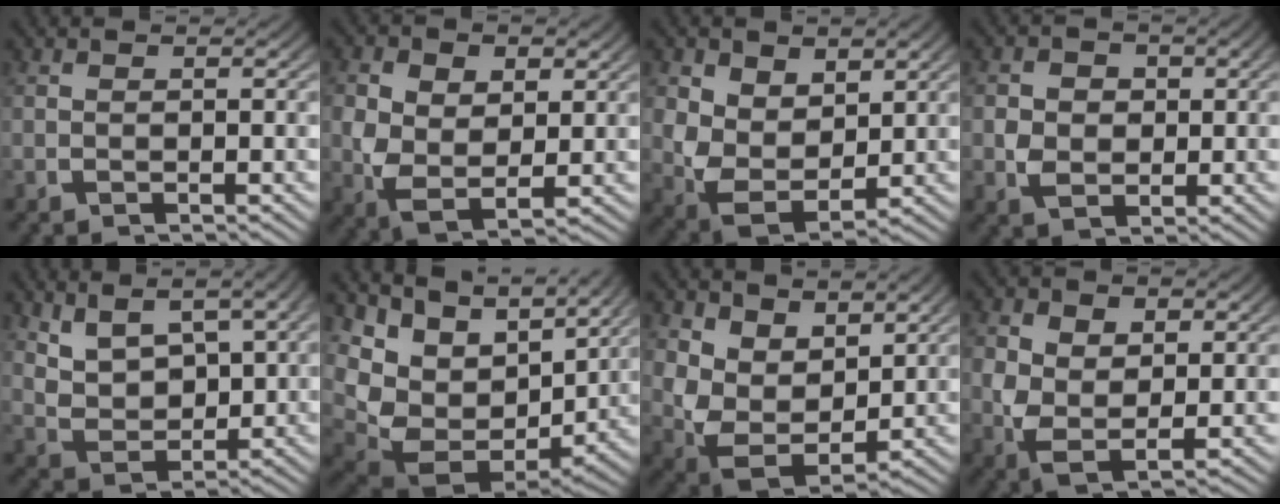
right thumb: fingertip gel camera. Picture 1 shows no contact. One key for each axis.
{"total": 6.6, "fx": -0.7, "fy": 4.8, "fz": 4.4, "tx": -0.113, "ty": -0.040, "tz": 0.009}
{"total": 7.8, "fx": -1.2, "fy": 6.1, "fz": 4.8, "tx": -0.137, "ty": -0.056, "tz": 0.008}
{"total": 3.7, "fx": -0.2, "fy": 3.0, "fz": 2.1, "tx": -0.039, "ty": -0.013, "tz": 0.004}
{"total": 6.7, "fx": 2.0, "fy": 4.4, "fz": 4.6, "tx": -0.084, "ty": -0.010, "tz": 0.044}
{"total": 13.6, "fx": 0.3, "fy": 9.8, "fz": 9.5, "tx": -0.211, "ty": -0.043, "tz": 0.020}
{"total": 9.0, "fx": -1.3, "fy": 7.0, "fz": 5.5, "tx": -0.158, "ty": -0.064, "tz": 0.006}
{"total": 6.0, "fx": -0.6, "fy": 4.4, "fz": 4.0, "tx": -0.101, "ty": -0.035, "tz": 0.010}